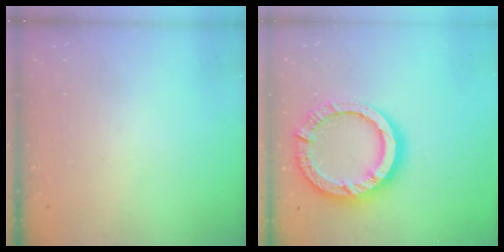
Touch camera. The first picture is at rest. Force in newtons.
{"total": 15.9, "press": 15.8, "slide": 1.6}